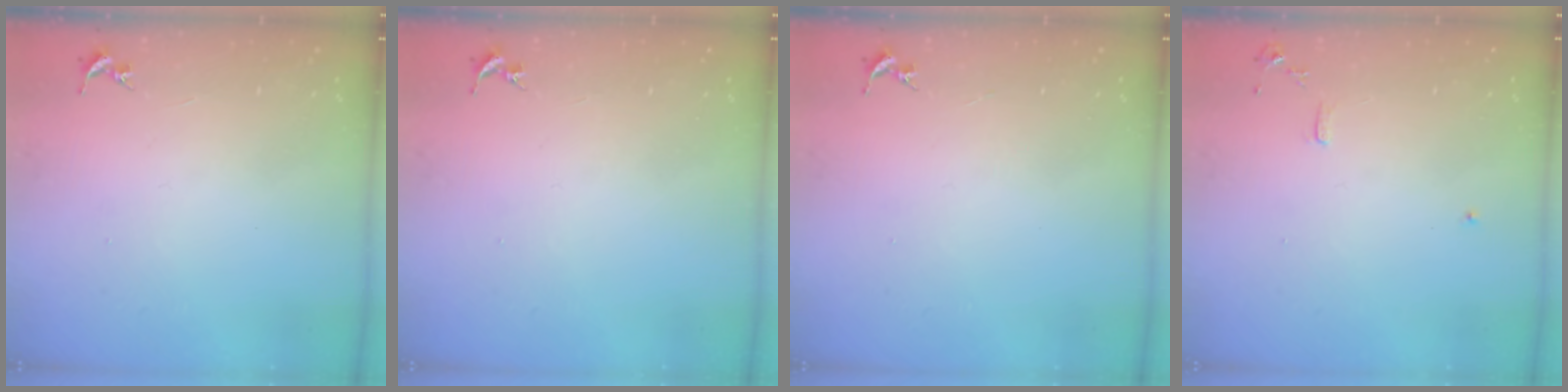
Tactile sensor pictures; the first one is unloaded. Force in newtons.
{"total": 0.0}
{"total": 0.0}
{"total": 6.0, "press": 6.0, "slide": 0.7}